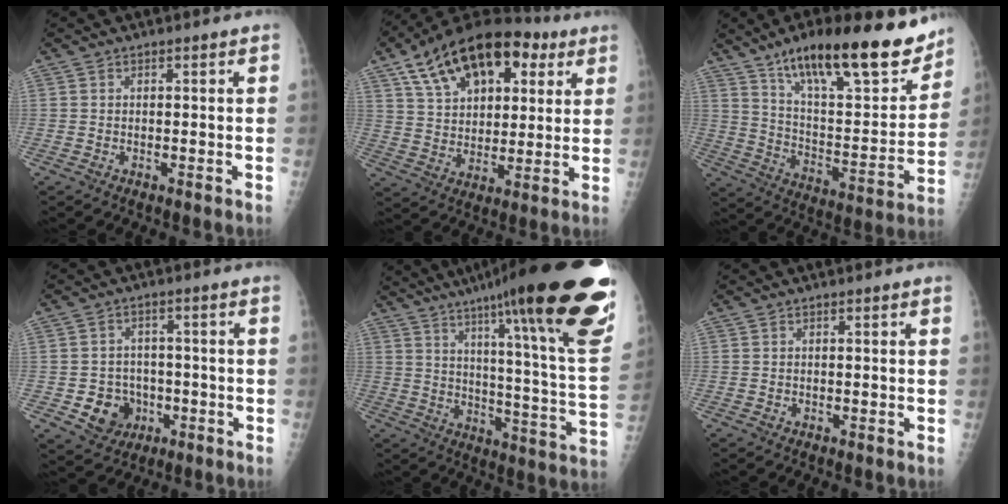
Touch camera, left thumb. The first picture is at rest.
{"total": 22.5, "force": [10.7, 12.8, 15.1], "torque": [-0.218, 0.005, 0.176]}
{"total": 26.4, "force": [18.2, 7.9, 17.4], "torque": [-0.226, -0.067, 0.289]}
{"total": 7.7, "force": [-2.3, 6.7, 2.8], "torque": [-0.015, 0.014, -0.029]}
{"total": 32.4, "force": [20.8, 3.4, 24.7], "torque": [-0.287, -0.086, 0.291]}
{"total": 0.0}